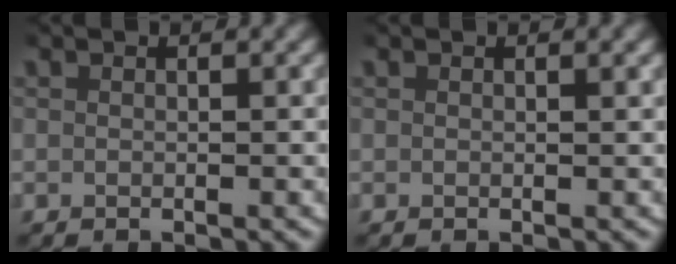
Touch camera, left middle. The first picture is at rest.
{"total": 0.0}